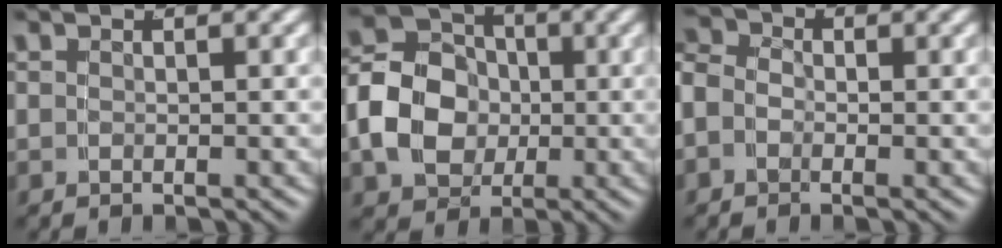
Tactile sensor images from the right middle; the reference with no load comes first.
{"total": 10.4, "force": [-0.3, 8.9, 5.4], "torque": [-0.107, -0.012, -0.009]}
{"total": 5.1, "force": [0.4, 4.5, 2.5], "torque": [-0.053, 0.005, -0.011]}